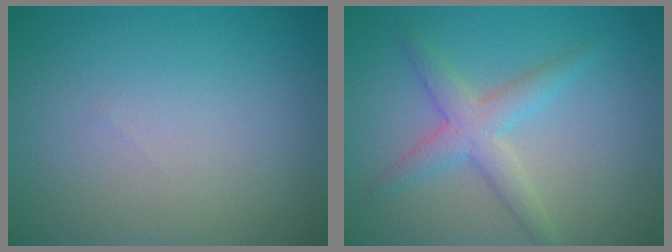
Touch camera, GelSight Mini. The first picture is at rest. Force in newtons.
{"total": 3.3, "press": 3.3, "slide": 0.2}